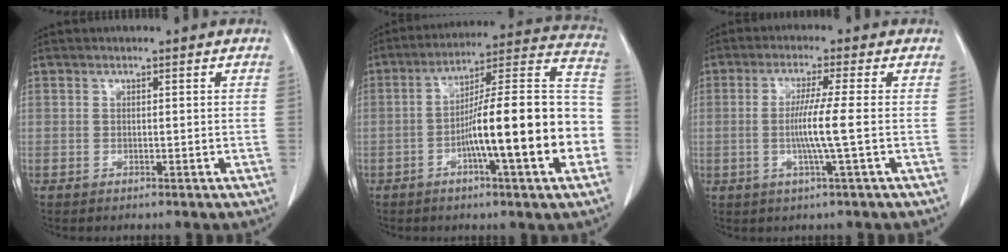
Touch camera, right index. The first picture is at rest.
{"total": 20.1, "force": [-5.0, 1.5, 19.4], "torque": [-0.248, 0.023, -0.076]}
{"total": 6.1, "force": [-0.7, -1.3, 5.9], "torque": [-0.114, -0.007, -0.016]}